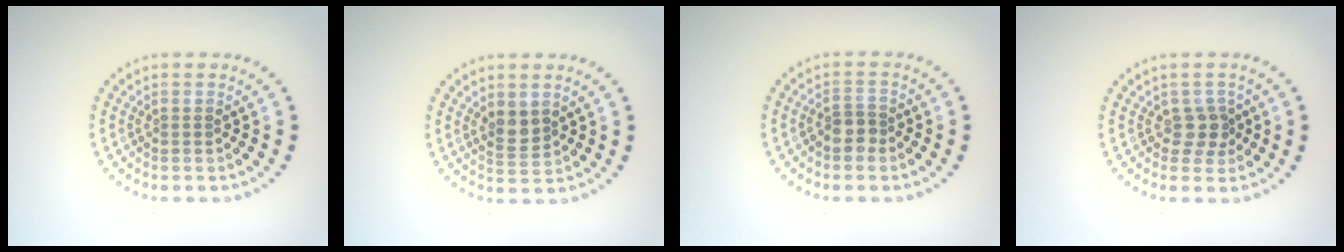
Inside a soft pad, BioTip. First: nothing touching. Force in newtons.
{"total": 1.9, "press": 1.7, "slide": 0.9}
{"total": 2.0, "press": 1.7, "slide": 1.0}
{"total": 1.9, "press": 1.5, "slide": 1.1}